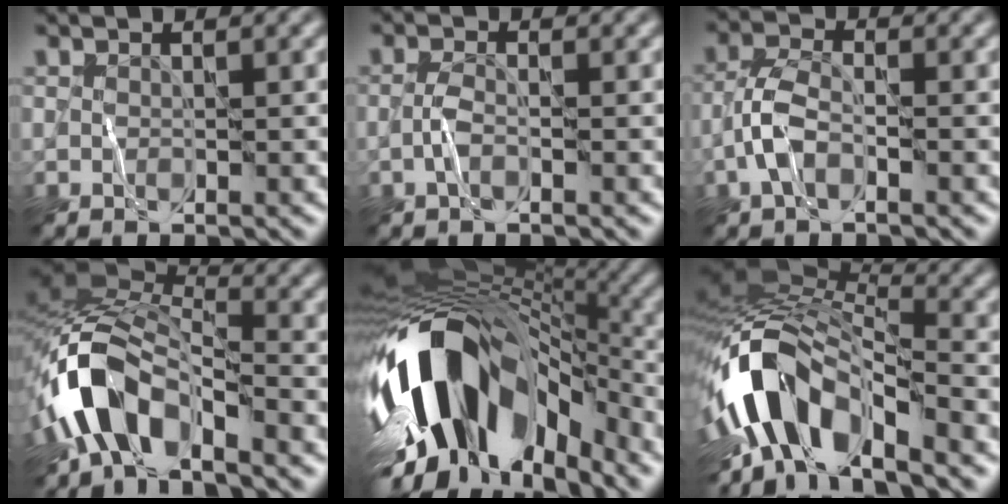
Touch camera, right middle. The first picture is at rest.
{"total": 1.4, "force": [-0.7, 0.3, 1.1], "torque": [-0.025, 0.003, -0.020]}
{"total": 2.9, "force": [-1.4, 1.2, 2.3], "torque": [-0.048, 0.007, -0.040]}
{"total": 7.7, "force": [-4.7, 3.6, 5.0], "torque": [-0.089, 0.006, -0.106]}
{"total": 15.2, "force": [-5.2, 8.5, 11.4], "torque": [-0.198, -0.010, -0.084]}
{"total": 10.7, "force": [-4.7, 5.2, 8.1], "torque": [-0.138, 0.009, -0.092]}